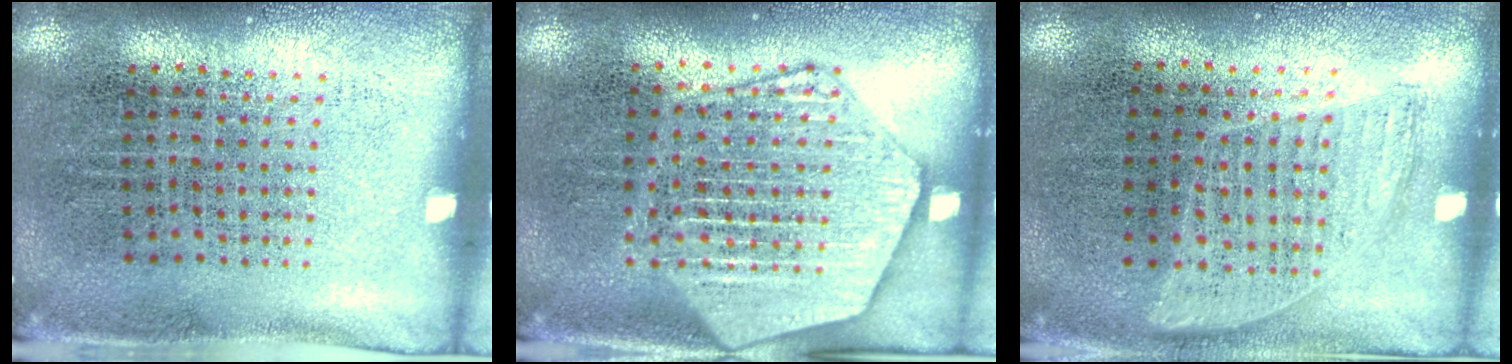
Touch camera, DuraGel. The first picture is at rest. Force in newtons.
{"total": 3.8, "press": 3.7, "slide": 0.5}
{"total": 0.9, "press": 0.8, "slide": 0.5}